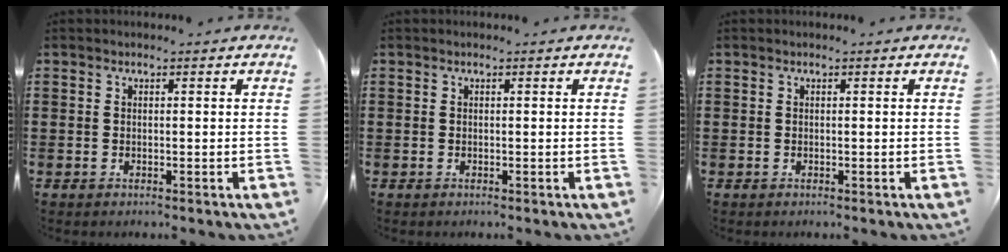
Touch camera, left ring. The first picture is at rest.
{"total": 0.0}
{"total": 0.0}